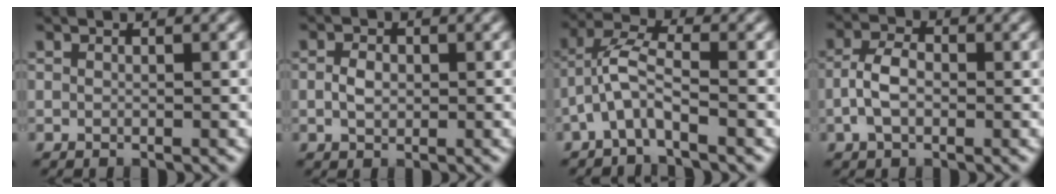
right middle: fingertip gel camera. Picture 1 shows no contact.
{"total": 1.9, "force": [-0.2, 1.3, 1.4], "torque": [-0.028, 0.003, -0.005]}
{"total": 3.3, "force": [-1.6, 0.8, 2.8], "torque": [-0.064, 0.016, -0.043]}
{"total": 3.4, "force": [-0.9, 1.9, 2.6], "torque": [-0.051, 0.008, -0.021]}